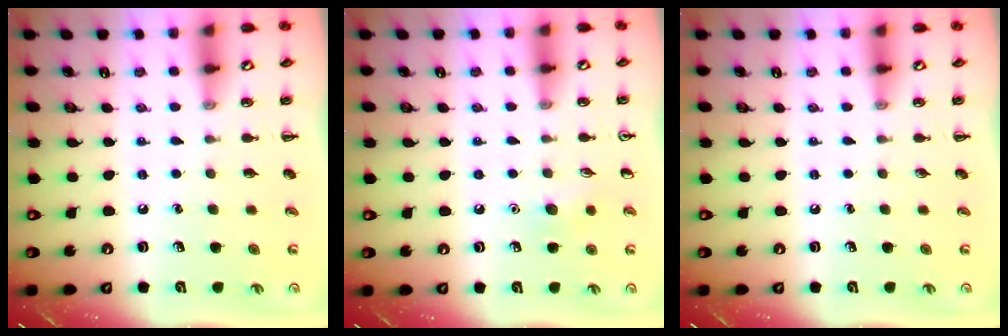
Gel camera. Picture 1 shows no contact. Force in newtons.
{"total": 5.7, "press": 5.5, "slide": 1.6}
{"total": 0.0}